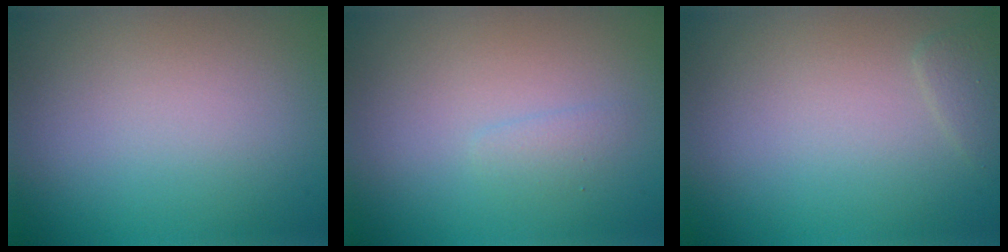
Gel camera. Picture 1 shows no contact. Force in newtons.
{"total": 0.9, "press": 0.9, "slide": 0.0}
{"total": 1.1, "press": 1.1, "slide": 0.1}